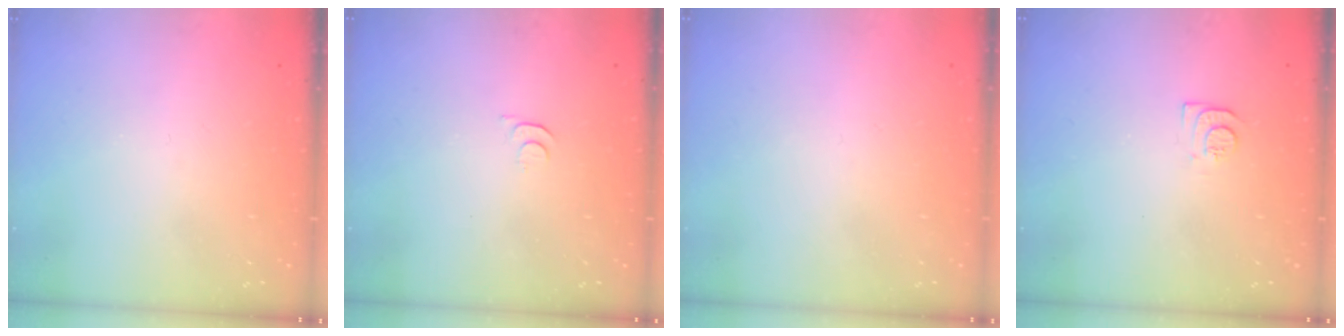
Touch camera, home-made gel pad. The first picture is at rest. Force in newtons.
{"total": 3.3, "press": 3.2, "slide": 0.4}
{"total": 1.9, "press": 1.9, "slide": 0.1}
{"total": 8.2, "press": 8.2, "slide": 0.9}